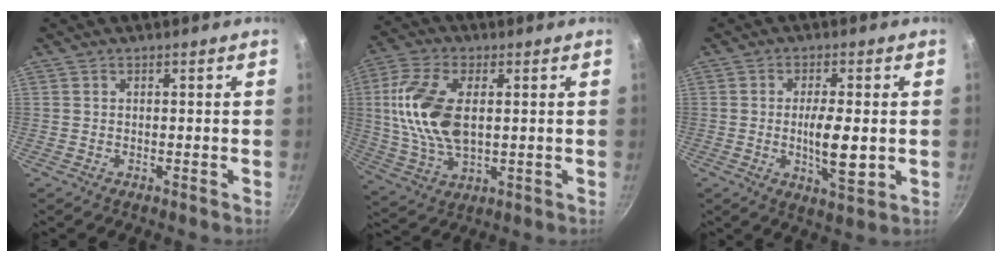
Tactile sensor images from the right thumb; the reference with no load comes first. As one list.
[{"total": 14.7, "force": [1.9, 8.0, 12.1], "torque": [-0.238, -0.001, 0.035]}, {"total": 8.2, "force": [-0.6, 2.4, 7.8], "torque": [-0.137, -0.007, -0.008]}]